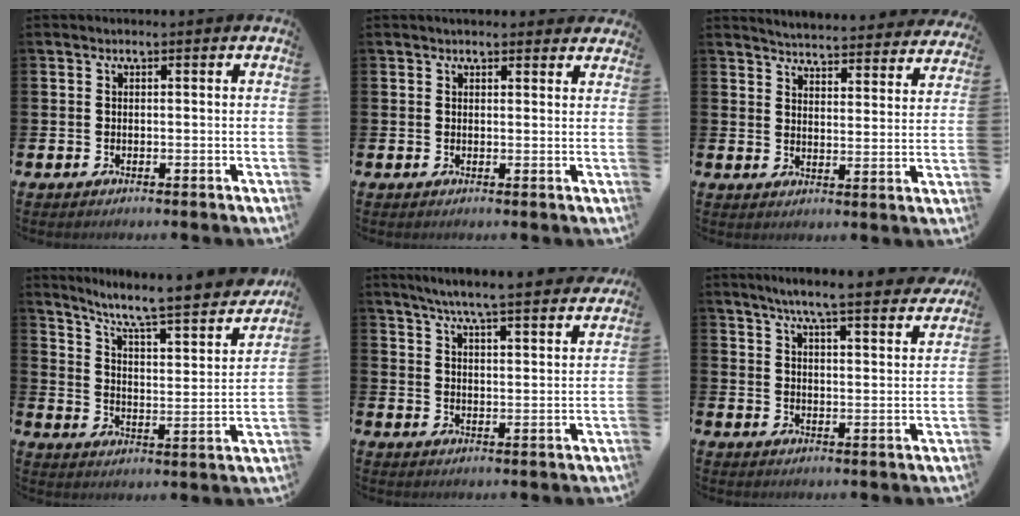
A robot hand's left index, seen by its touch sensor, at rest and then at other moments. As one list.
[{"total": 1.9, "force": [1.8, 0.5, 0.0], "torque": [0.008, -0.006, 0.032]}, {"total": 4.9, "force": [4.9, 0.3, 0.3], "torque": [-0.022, -0.041, 0.084]}, {"total": 7.4, "force": [6.7, 0.8, 3.1], "torque": [-0.079, -0.059, 0.105]}, {"total": 6.4, "force": [6.2, -0.2, 1.8], "torque": [-0.052, -0.041, 0.107]}, {"total": 6.5, "force": [6.1, -0.1, 2.3], "torque": [-0.053, -0.040, 0.102]}]